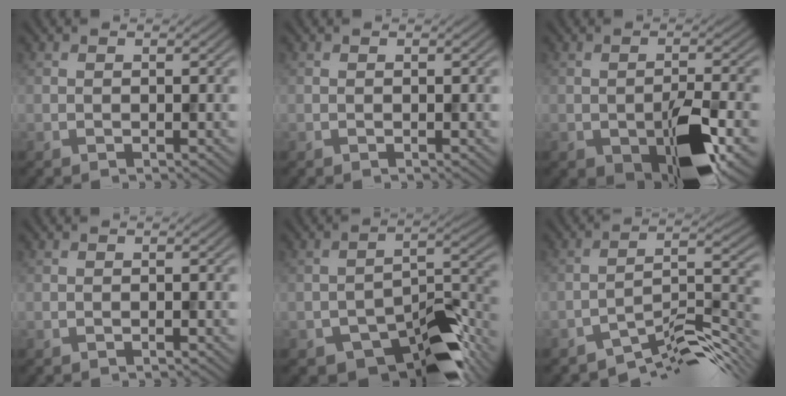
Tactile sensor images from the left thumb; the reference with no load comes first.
{"total": 0.0}
{"total": 8.3, "force": [-3.3, 3.5, 6.8], "torque": [-0.117, -0.016, -0.043]}
{"total": 0.0}
{"total": 10.9, "force": [-7.1, 5.0, 6.6], "torque": [-0.084, -0.012, -0.121]}
{"total": 8.8, "force": [-7.2, 1.8, 4.9], "torque": [-0.071, 0.008, -0.127]}